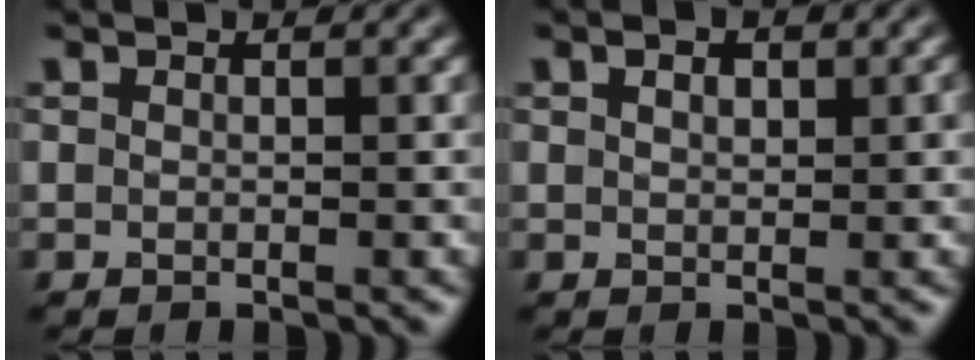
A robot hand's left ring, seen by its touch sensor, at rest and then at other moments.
{"total": 2.0, "force": [0.9, 1.0, 1.5], "torque": [-0.016, 0.000, 0.019]}